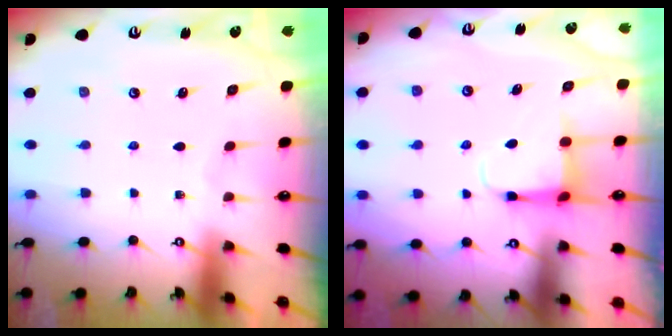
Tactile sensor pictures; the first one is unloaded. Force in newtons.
{"total": 4.3, "press": 4.3, "slide": 0.5}